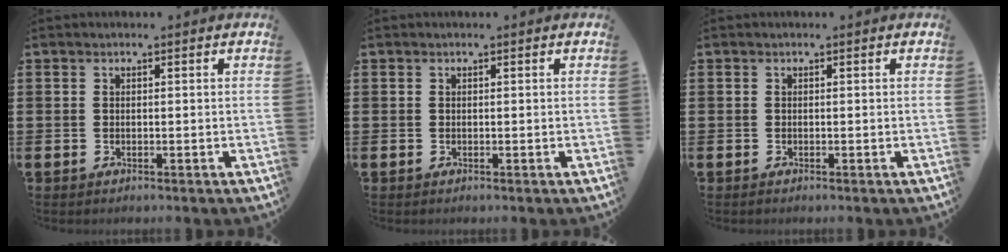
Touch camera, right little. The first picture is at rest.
{"total": 0.0}
{"total": 0.0}